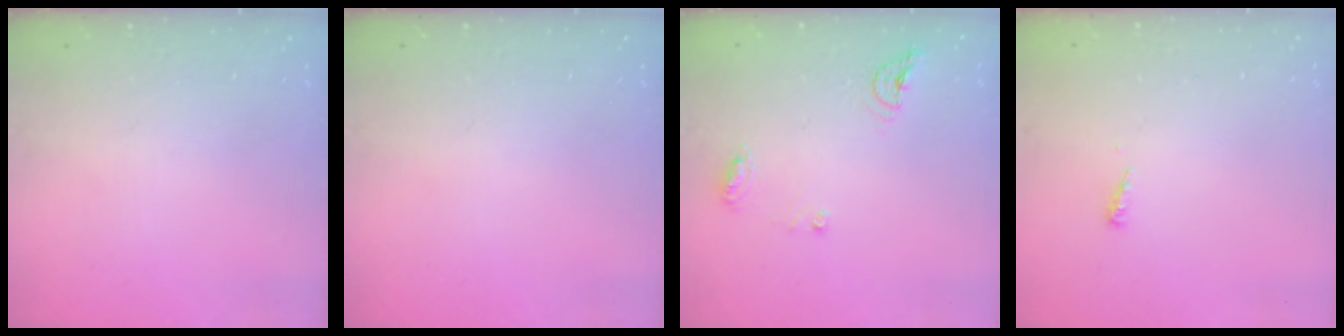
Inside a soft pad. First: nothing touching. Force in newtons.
{"total": 0.0}
{"total": 7.4, "press": 7.4, "slide": 0.5}
{"total": 4.0, "press": 4.0, "slide": 0.5}